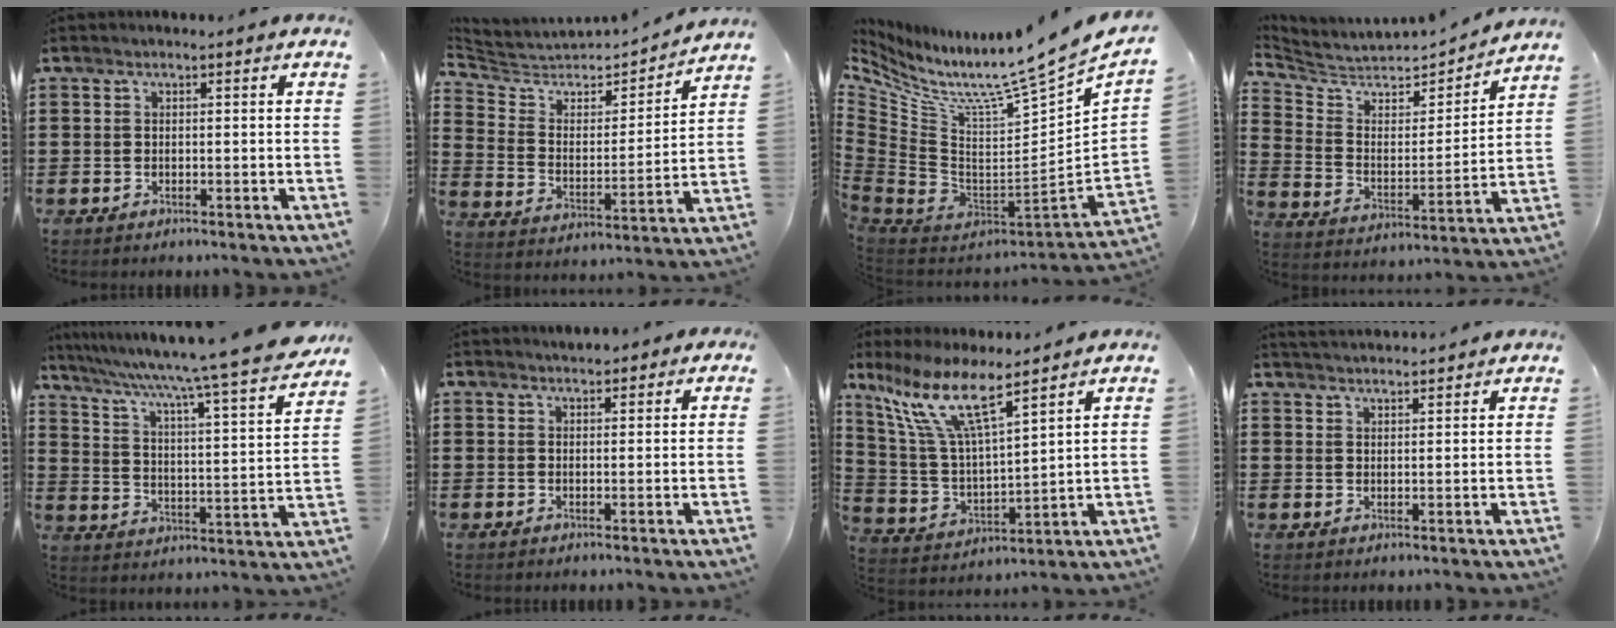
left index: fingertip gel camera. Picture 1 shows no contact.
{"total": 4.4, "force": [3.9, 1.9, 0.7], "torque": [-0.044, -0.032, 0.060]}
{"total": 8.9, "force": [7.7, -1.2, 4.3], "torque": [-0.101, -0.098, 0.113]}
{"total": 4.7, "force": [4.5, 1.2, 0.3], "torque": [-0.040, -0.043, 0.070]}
{"total": 8.6, "force": [7.0, -0.6, 4.9], "torque": [-0.115, -0.062, 0.104]}
{"total": 1.6, "force": [1.4, 0.7, 0.4], "torque": [-0.012, 0.007, 0.027]}
{"total": 11.1, "force": [7.8, 2.1, 7.7], "torque": [-0.187, -0.040, 0.132]}
{"total": 2.4, "force": [2.4, -0.2, -0.1], "torque": [-0.006, -0.004, 0.046]}